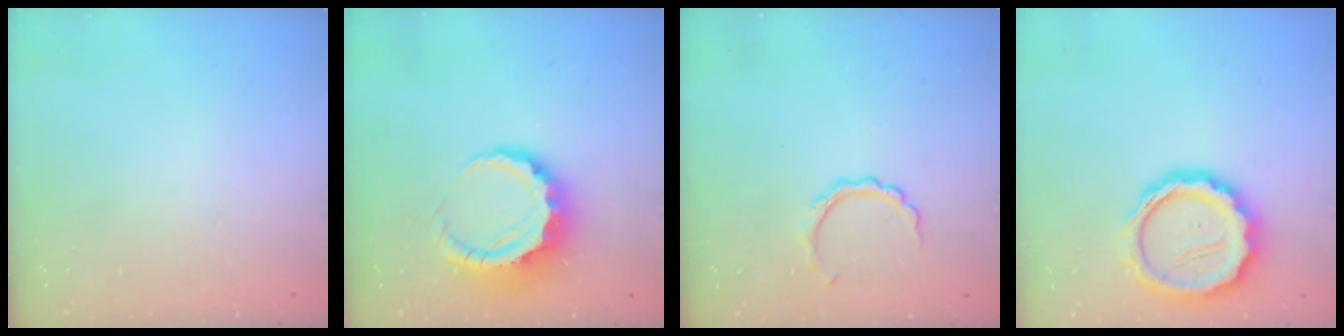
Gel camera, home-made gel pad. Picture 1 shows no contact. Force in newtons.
{"total": 9.0, "press": 8.9, "slide": 1.8}
{"total": 4.9, "press": 4.9, "slide": 0.5}
{"total": 16.7, "press": 16.4, "slide": 3.1}